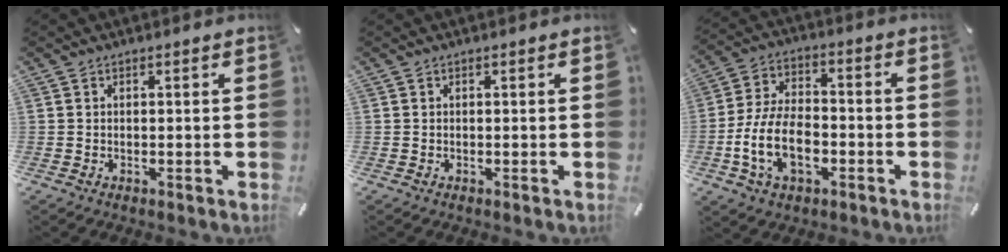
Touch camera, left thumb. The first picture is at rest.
{"total": 0.0}
{"total": 13.8, "force": [-4.8, 8.3, 9.9], "torque": [-0.222, 0.008, -0.089]}